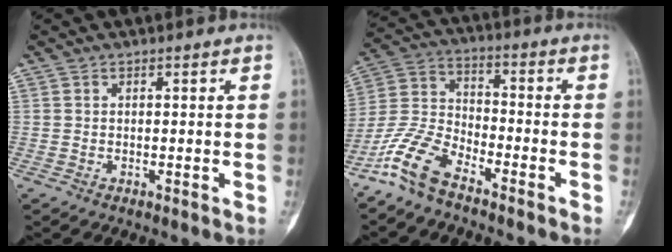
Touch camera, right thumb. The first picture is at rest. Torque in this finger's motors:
{"motor_torque": [0.19, 0.21, 0.11, -0.04, 0.08]}